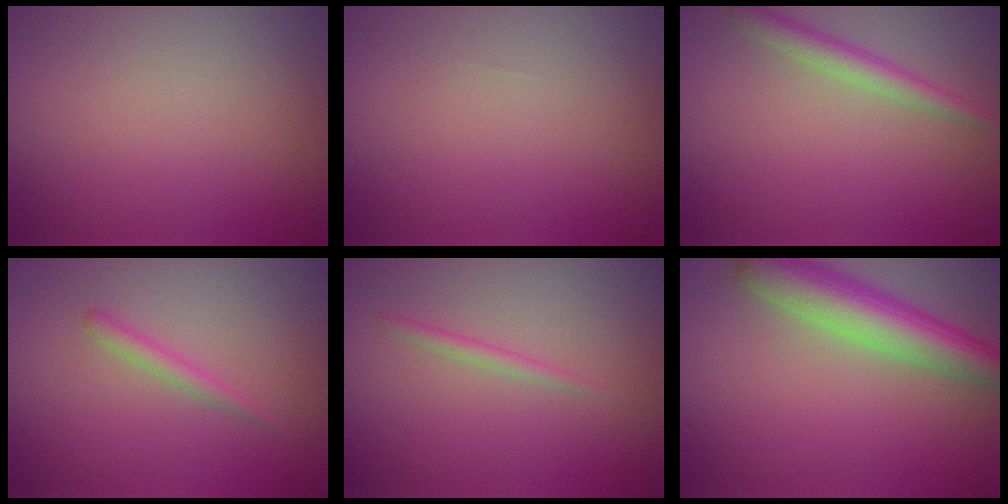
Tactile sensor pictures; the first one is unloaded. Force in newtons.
{"total": 0.0}
{"total": 2.2, "press": 2.2, "slide": 0.0}
{"total": 1.2, "press": 1.1, "slide": 0.1}
{"total": 0.9, "press": 0.9, "slide": 0.1}
{"total": 6.1, "press": 6.1, "slide": 0.3}